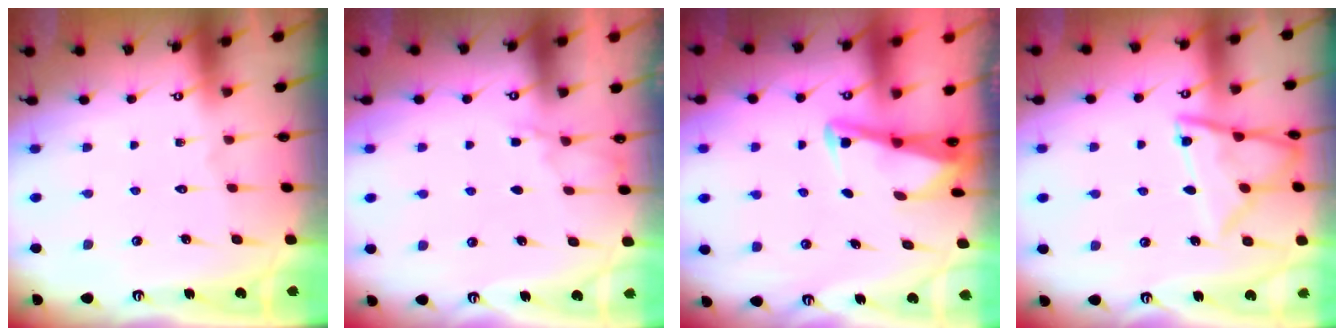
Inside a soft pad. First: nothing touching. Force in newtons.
{"total": 3.3, "press": 3.3, "slide": 0.4}
{"total": 3.0, "press": 3.0, "slide": 0.4}
{"total": 11.5, "press": 11.4, "slide": 0.9}